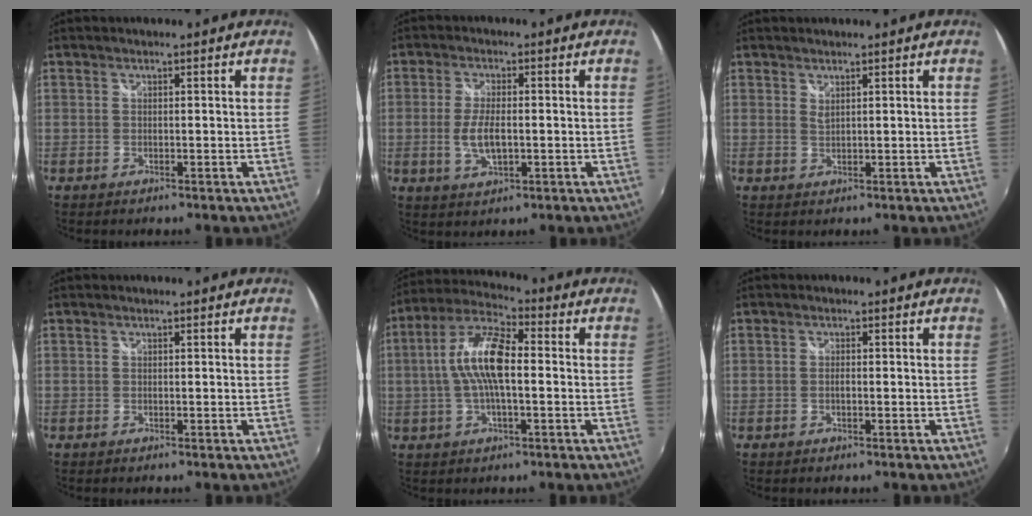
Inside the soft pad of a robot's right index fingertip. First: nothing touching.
{"total": 5.8, "force": [-0.9, 2.3, 5.3], "torque": [-0.109, -0.005, -0.016]}
{"total": 1.1, "force": [0.9, 0.2, 0.6], "torque": [-0.010, -0.001, 0.017]}
{"total": 0.0}
{"total": 11.5, "force": [-0.1, 3.7, 10.8], "torque": [-0.218, 0.016, -0.008]}
{"total": 1.0, "force": [-0.3, 0.4, 0.9], "torque": [-0.018, 0.001, -0.007]}